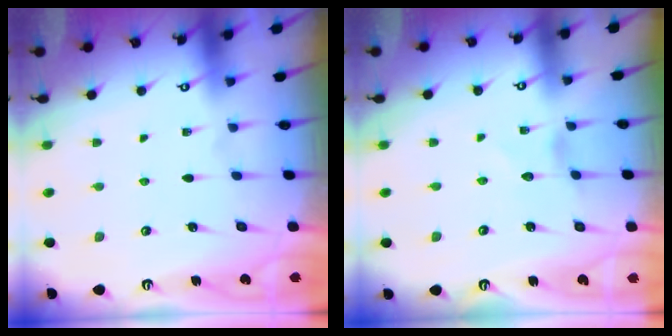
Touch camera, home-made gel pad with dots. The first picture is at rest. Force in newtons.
{"total": 0.0}